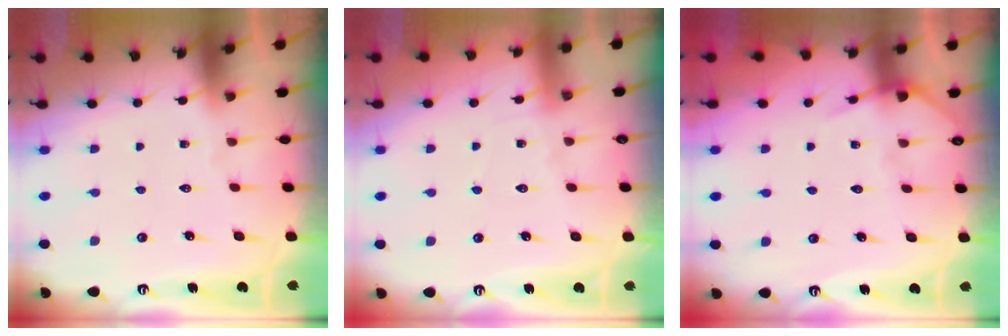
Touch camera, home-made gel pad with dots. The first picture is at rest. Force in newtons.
{"total": 5.1, "press": 5.1, "slide": 0.6}
{"total": 5.8, "press": 5.8, "slide": 0.7}